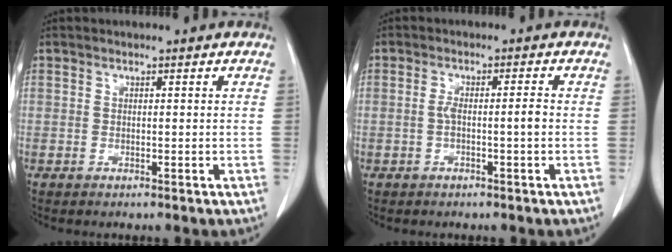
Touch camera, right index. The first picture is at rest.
{"total": 2.7, "force": [-0.5, 0.1, 2.6], "torque": [-0.047, 0.008, -0.006]}